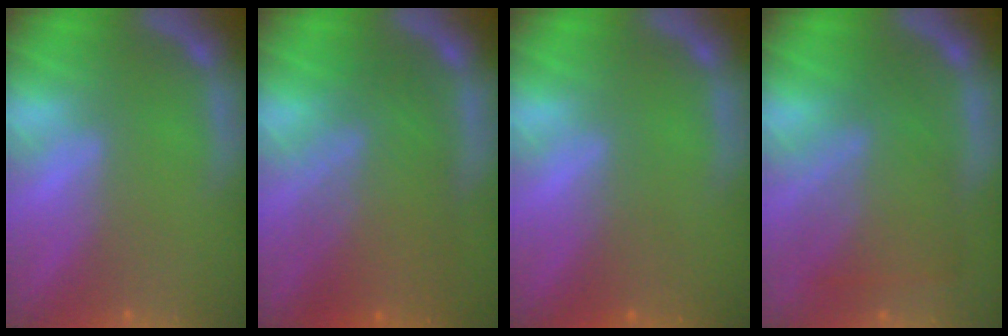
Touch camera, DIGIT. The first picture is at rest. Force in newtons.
{"total": 8.6}
{"total": 2.0}
{"total": 7.0}